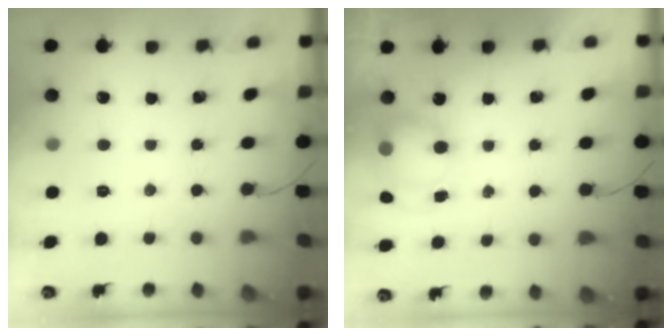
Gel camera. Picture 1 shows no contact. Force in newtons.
{"total": 7.6, "press": 7.4, "slide": 1.4}